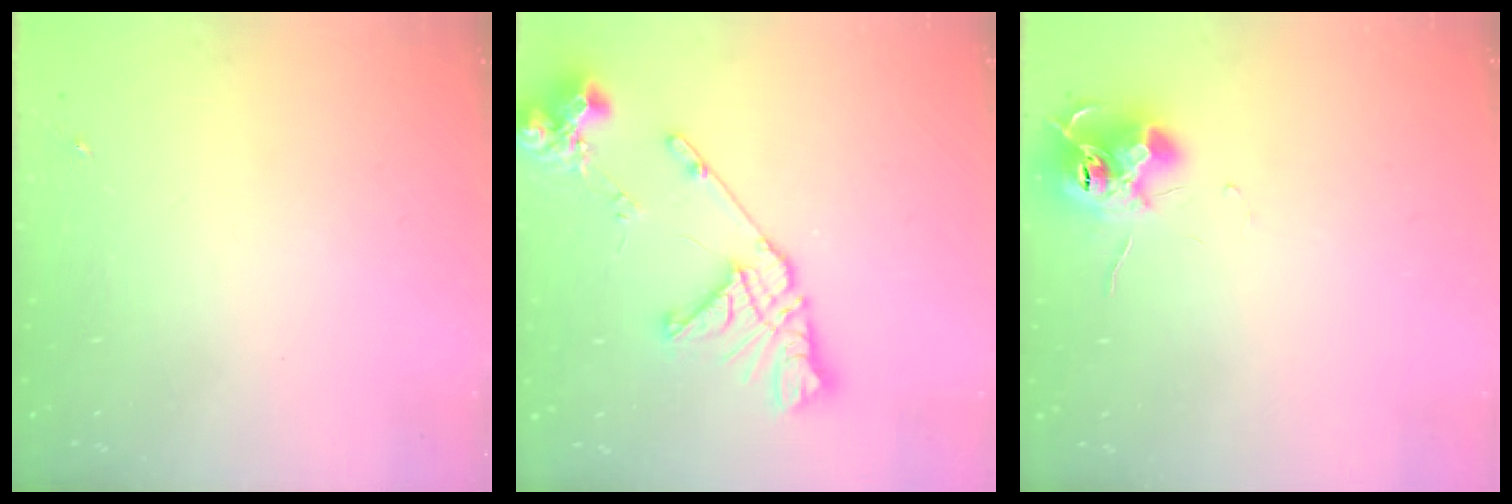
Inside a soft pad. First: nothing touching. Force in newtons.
{"total": 16.1, "press": 16.0, "slide": 2.0}
{"total": 12.3, "press": 12.3, "slide": 0.8}